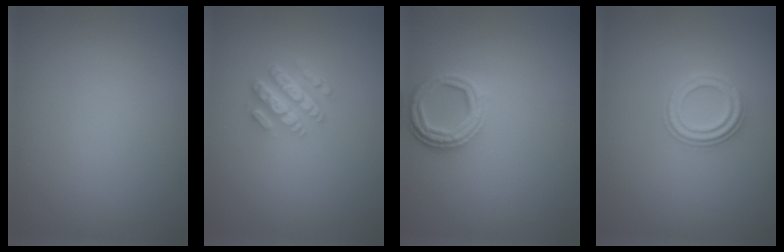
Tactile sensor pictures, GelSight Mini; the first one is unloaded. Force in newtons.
{"total": 4.1, "press": 2.9, "slide": 2.9}
{"total": 3.3, "press": 2.7, "slide": 1.9}
{"total": 2.4, "press": 2.3, "slide": 0.4}